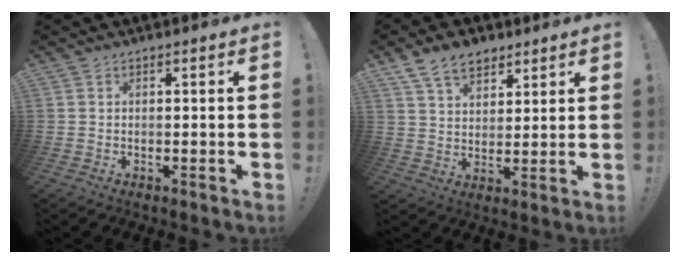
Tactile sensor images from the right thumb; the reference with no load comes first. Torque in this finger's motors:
{"motor_torque": [-0.07, 1.29, 0.62, 0.45, 0.01]}